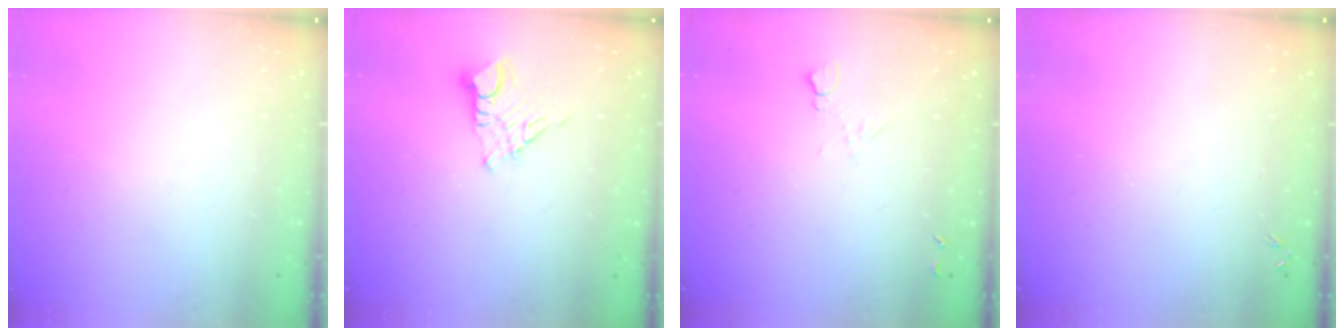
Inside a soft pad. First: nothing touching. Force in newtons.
{"total": 5.1, "press": 5.1, "slide": 0.3}
{"total": 6.1, "press": 6.1, "slide": 0.7}
{"total": 0.0}